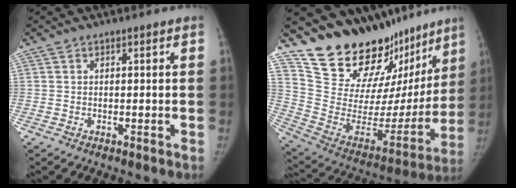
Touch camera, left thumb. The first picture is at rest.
{"total": 25.7, "force": [20.9, 11.3, 9.7], "torque": [-0.109, -0.122, 0.326]}